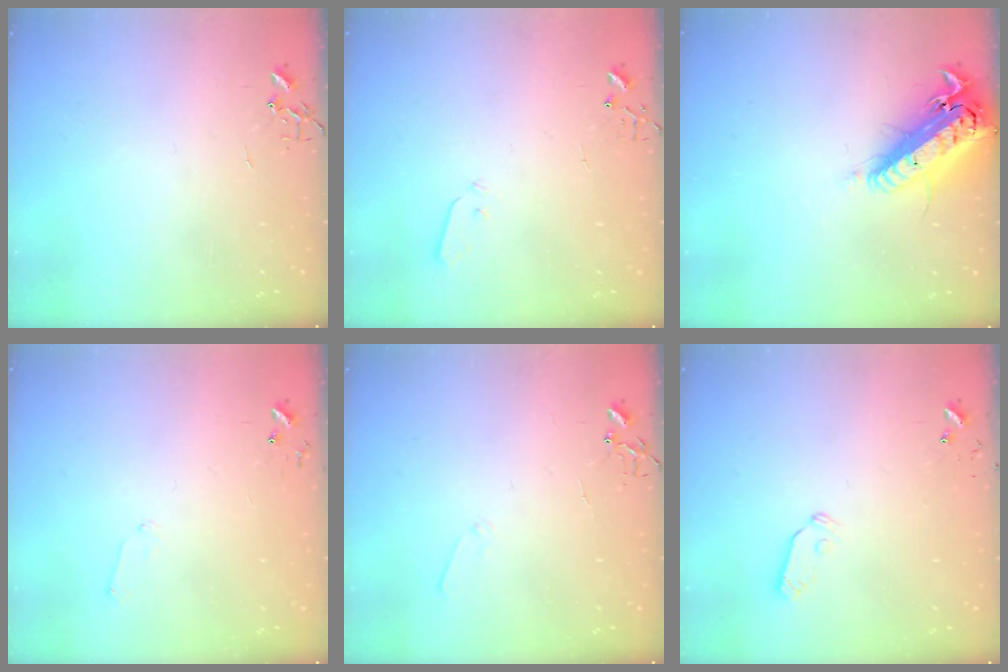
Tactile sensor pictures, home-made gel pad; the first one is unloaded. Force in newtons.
{"total": 3.0, "press": 2.9, "slide": 0.7}
{"total": 19.3, "press": 18.8, "slide": 4.3}
{"total": 5.1, "press": 5.0, "slide": 0.6}
{"total": 4.8, "press": 4.7, "slide": 0.7}
{"total": 5.6, "press": 5.6, "slide": 0.3}